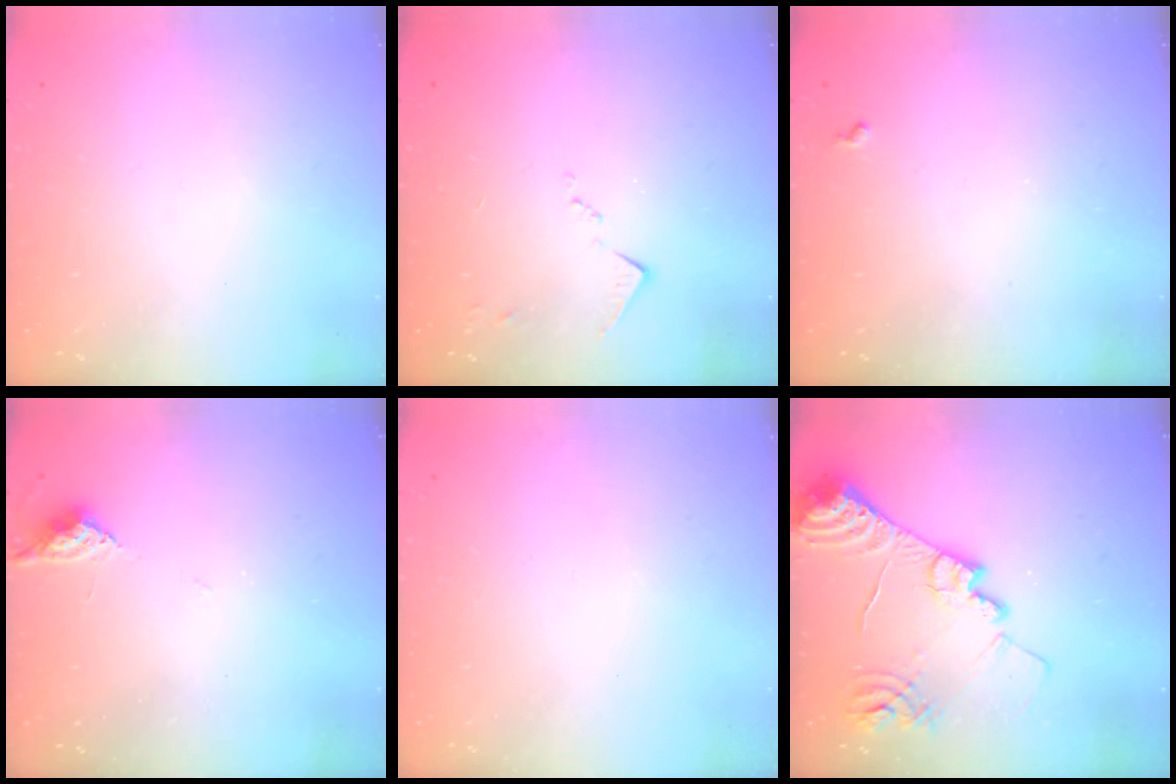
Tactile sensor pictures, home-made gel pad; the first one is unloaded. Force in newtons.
{"total": 7.3, "press": 7.2, "slide": 0.9}
{"total": 2.8, "press": 2.8, "slide": 0.5}
{"total": 3.8, "press": 3.8, "slide": 0.6}
{"total": 0.0}
{"total": 16.5, "press": 16.4, "slide": 1.7}